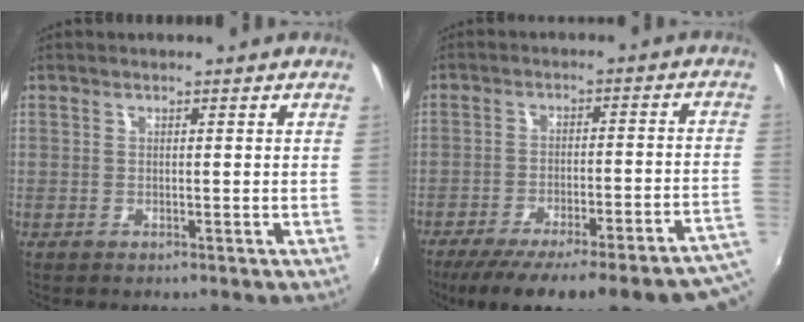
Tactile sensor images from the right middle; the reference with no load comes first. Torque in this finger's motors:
{"motor_torque": [1.07, -1.07, 0.63, 0.21]}